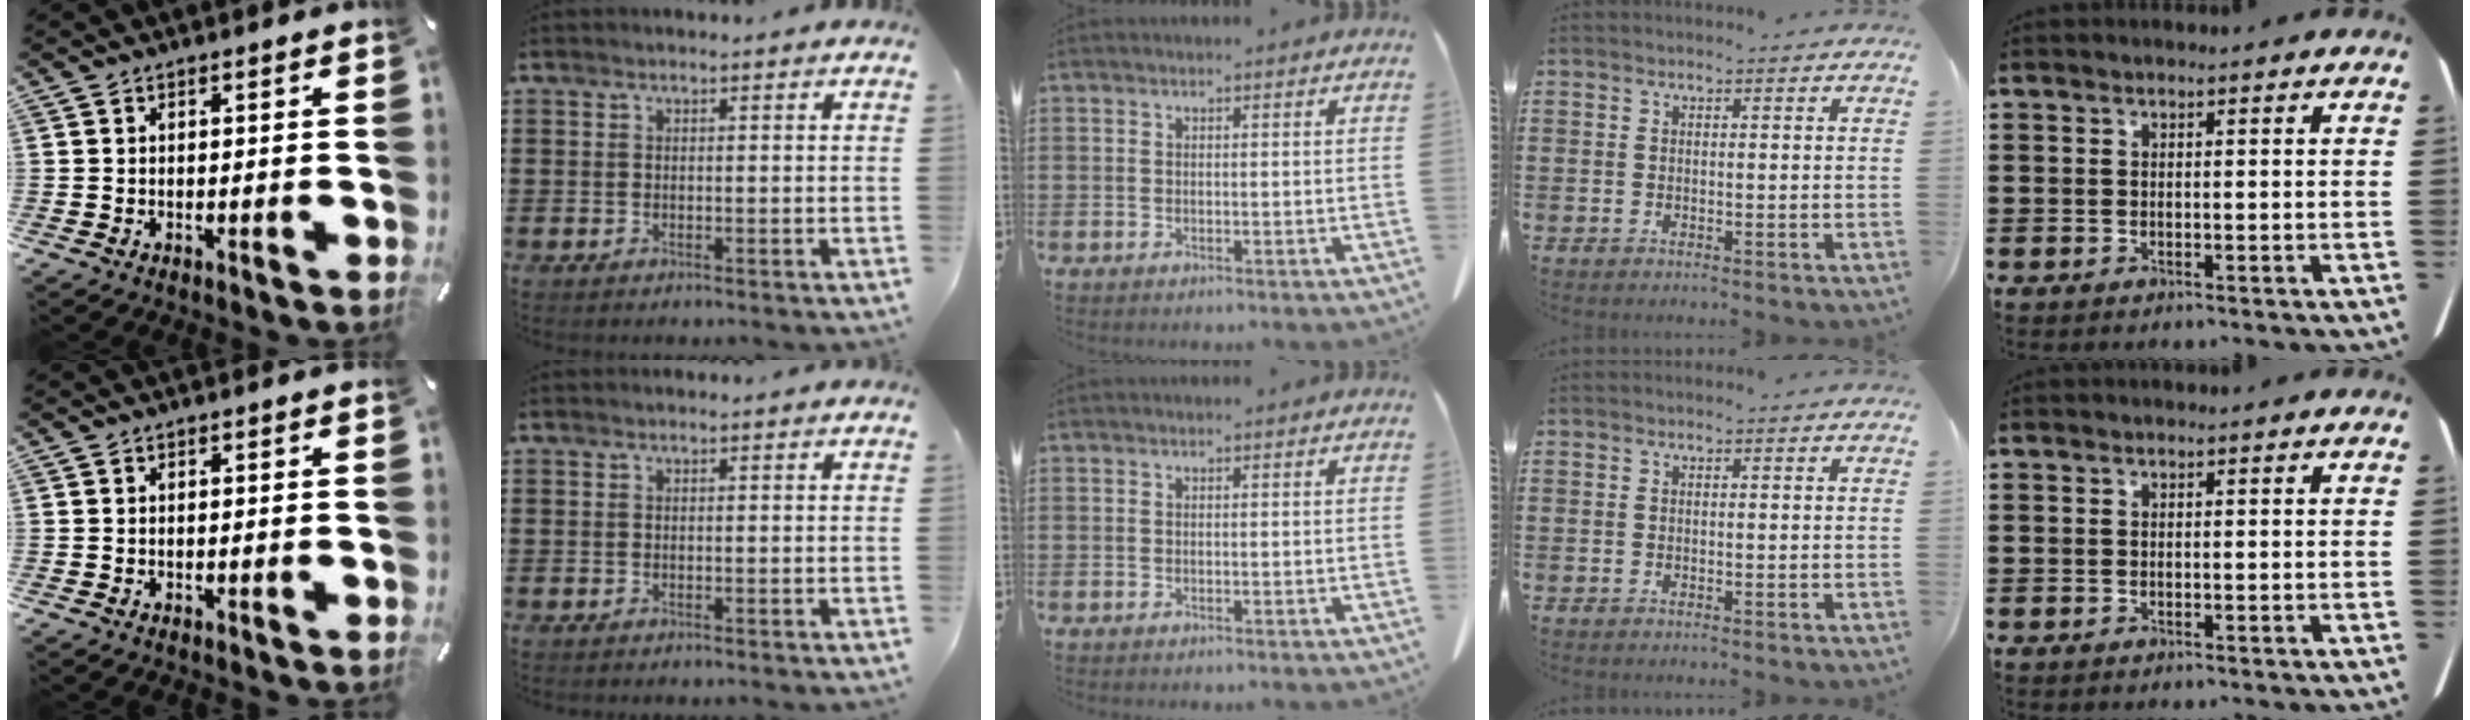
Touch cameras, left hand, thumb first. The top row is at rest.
{}